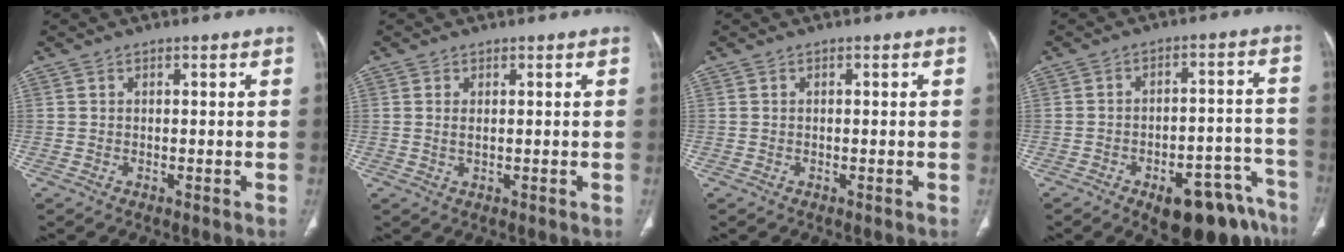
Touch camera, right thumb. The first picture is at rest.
{"total": 0.9, "force": [0.2, 0.4, 0.7], "torque": [-0.018, 0.002, 0.007]}
{"total": 0.0}
{"total": 19.8, "force": [-12.6, 8.4, 12.7], "torque": [-0.073, 0.098, -0.165]}